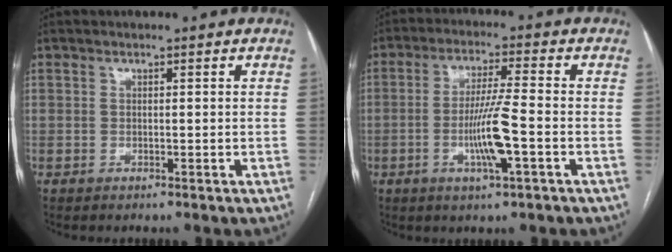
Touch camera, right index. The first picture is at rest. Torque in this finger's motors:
{"motor_torque": [0.01, 0.11, 0.15, 0.07]}